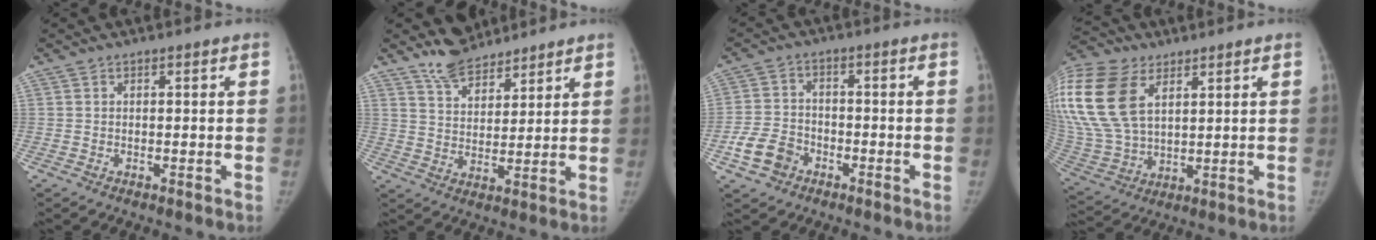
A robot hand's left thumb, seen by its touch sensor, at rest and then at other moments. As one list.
[{"total": 7.3, "force": [6.6, 2.9, 1.4], "torque": [-0.004, -0.047, 0.128]}, {"total": 7.0, "force": [-3.6, 5.2, 2.9], "torque": [-0.048, 0.020, -0.066]}, {"total": 24.6, "force": [9.6, 15.4, 16.6], "torque": [-0.405, 0.007, 0.191]}]